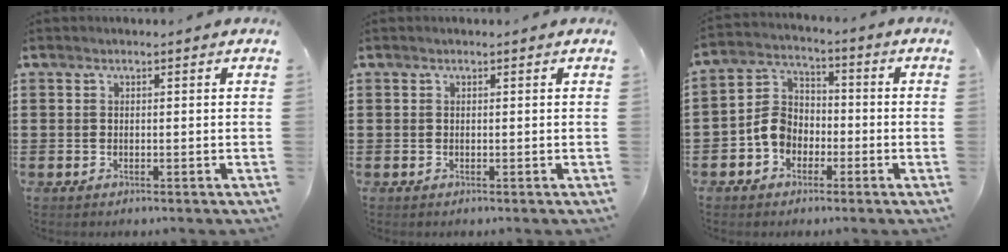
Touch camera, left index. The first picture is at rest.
{"total": 0.0}
{"total": 6.1, "force": [-2.6, 4.9, 2.6], "torque": [-0.075, 0.013, -0.056]}